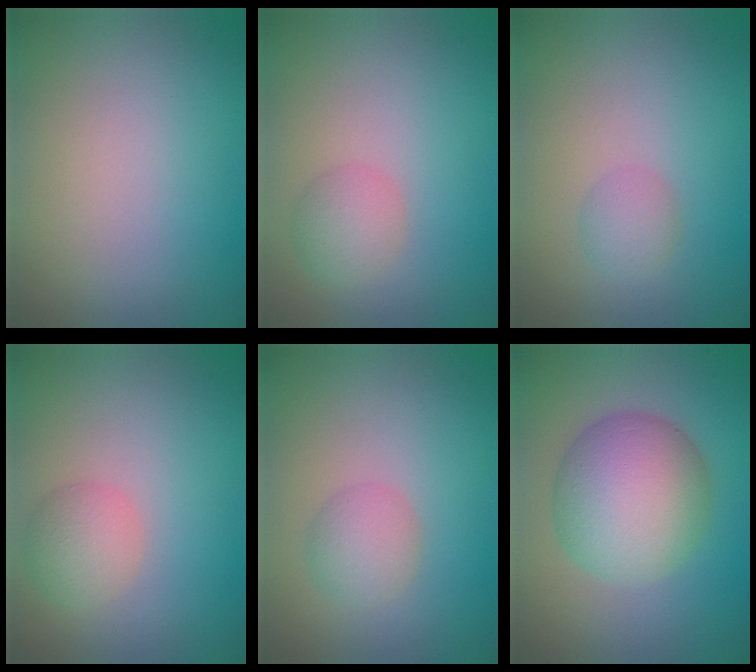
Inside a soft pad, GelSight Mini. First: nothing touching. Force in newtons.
{"total": 2.1, "press": 2.1, "slide": 0.1}
{"total": 1.6, "press": 1.6, "slide": 0.0}
{"total": 2.6, "press": 2.6, "slide": 0.1}
{"total": 2.3, "press": 2.3, "slide": 0.0}
{"total": 8.1, "press": 8.1, "slide": 0.1}